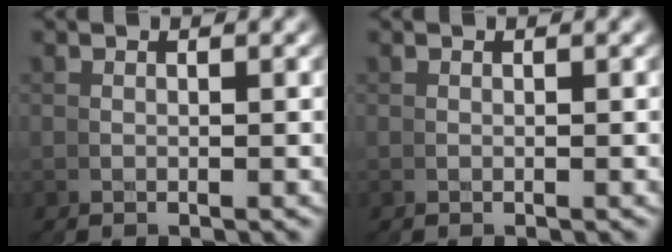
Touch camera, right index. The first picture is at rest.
{"total": 0.0}